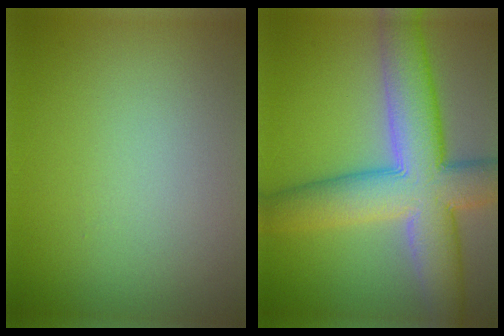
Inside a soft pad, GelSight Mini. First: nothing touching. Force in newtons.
{"total": 10.6, "press": 10.6, "slide": 0.5}